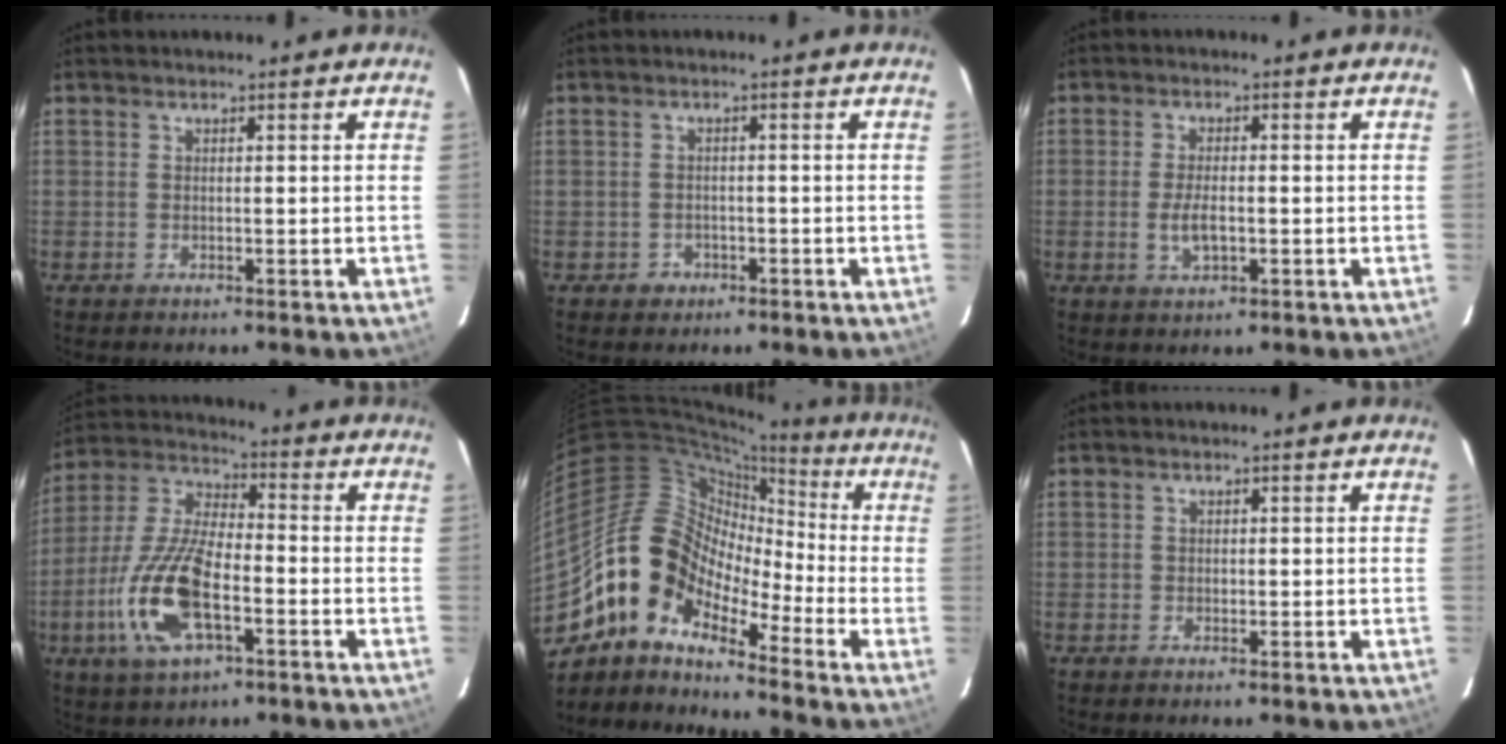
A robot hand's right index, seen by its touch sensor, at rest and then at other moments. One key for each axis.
{"total": 2.6, "fx": -1.2, "fy": 2.2, "fz": 0.3, "tx": -0.010, "ty": 0.005, "tz": -0.015}
{"total": 4.3, "fx": -1.0, "fy": 1.7, "fz": 3.8, "tx": -0.075, "ty": -0.006, "tz": -0.017}
{"total": 16.5, "fx": -5.6, "fy": 6.8, "fz": 13.9, "tx": -0.305, "ty": -0.007, "tz": -0.109}
{"total": 13.1, "fx": -8.6, "fy": 7.1, "fz": 6.9, "tx": -0.120, "ty": 0.019, "tz": -0.189}
{"total": 0.6, "fx": -0.1, "fy": 0.5, "fz": 0.1, "tx": 0.001, "ty": 0.000, "tz": -0.003}